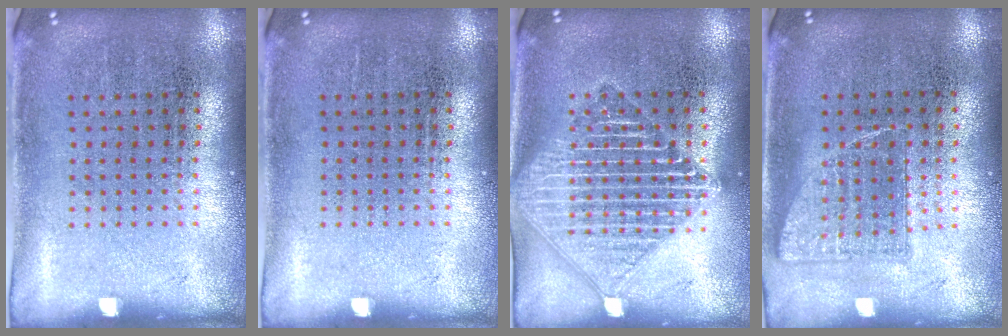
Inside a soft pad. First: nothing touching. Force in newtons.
{"total": 0.0}
{"total": 3.3, "press": 3.2, "slide": 0.5}
{"total": 0.8, "press": 0.8, "slide": 0.1}